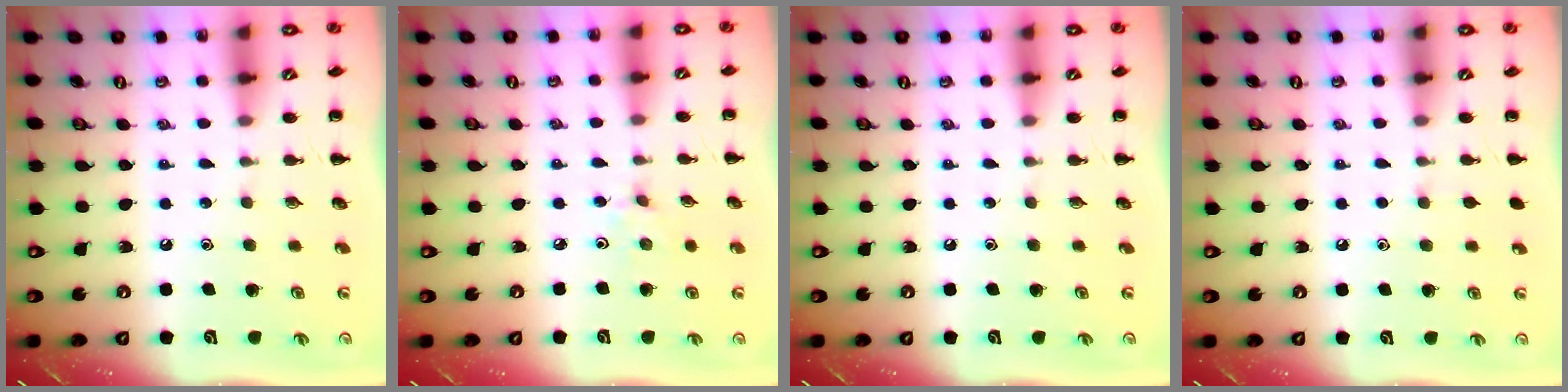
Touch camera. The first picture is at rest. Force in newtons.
{"total": 2.4, "press": 2.3, "slide": 0.8}
{"total": 0.0}
{"total": 3.1, "press": 2.9, "slide": 1.2}